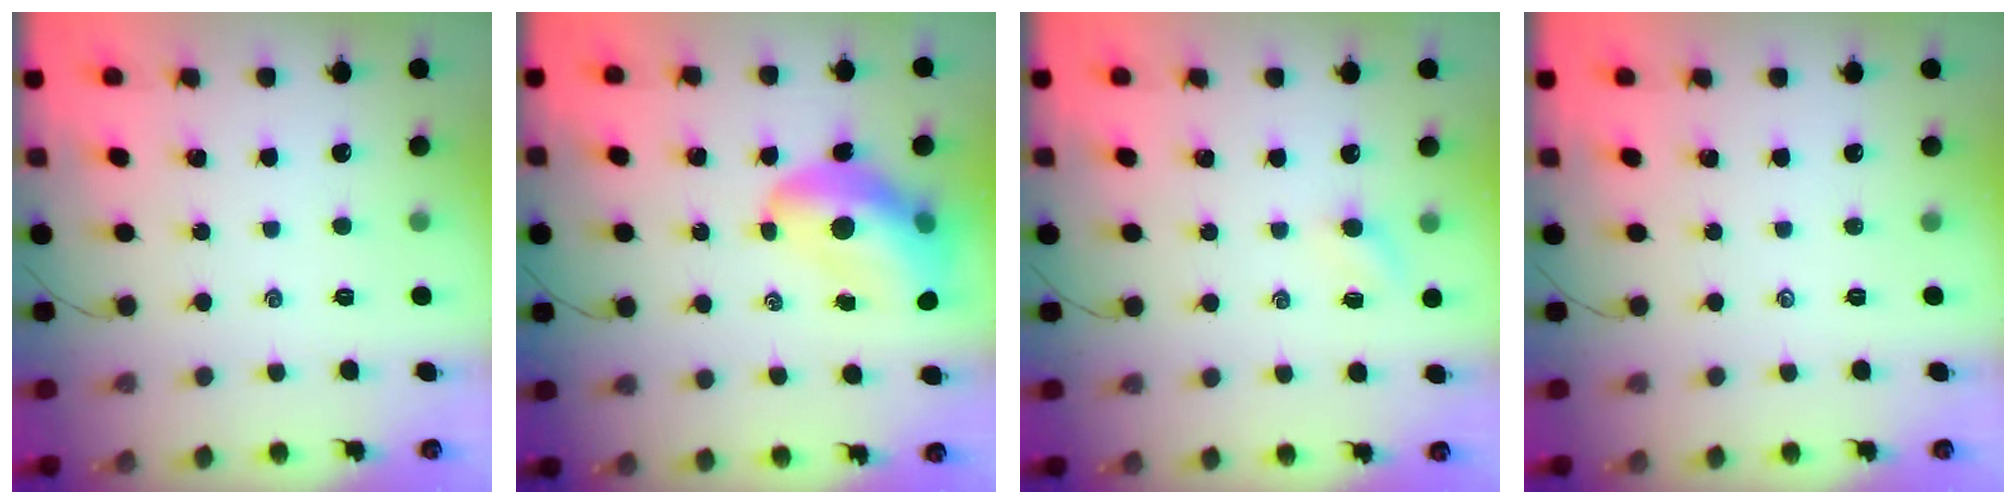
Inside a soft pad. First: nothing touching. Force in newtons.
{"total": 13.8, "press": 13.3, "slide": 3.7}
{"total": 3.6, "press": 3.4, "slide": 1.3}
{"total": 0.0}